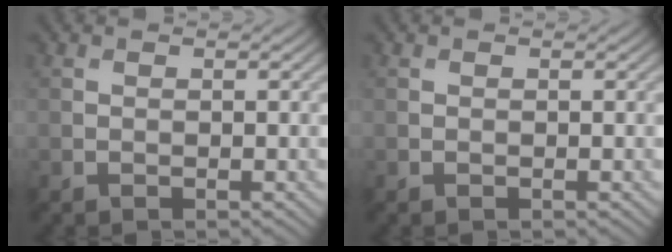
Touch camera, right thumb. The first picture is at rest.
{"total": 0.0}